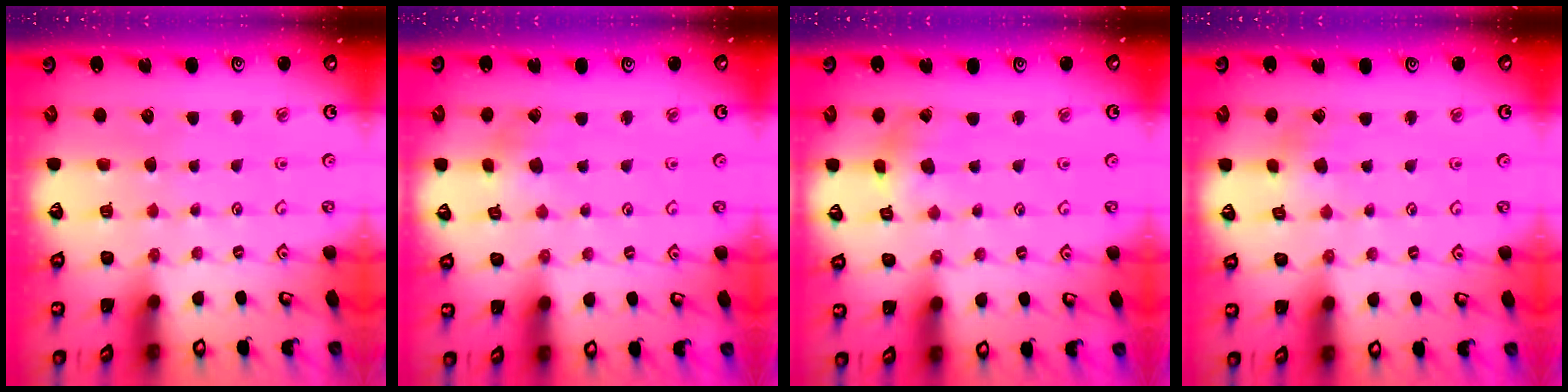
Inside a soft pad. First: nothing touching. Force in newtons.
{"total": 2.6, "press": 2.6, "slide": 0.4}
{"total": 1.6, "press": 1.5, "slide": 0.4}
{"total": 2.1, "press": 2.1, "slide": 0.2}